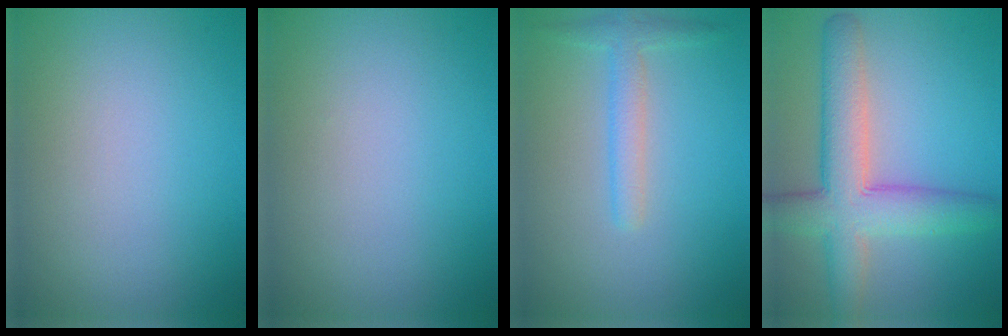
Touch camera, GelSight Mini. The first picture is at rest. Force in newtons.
{"total": 0.0}
{"total": 2.2, "press": 2.2, "slide": 0.1}
{"total": 7.1, "press": 7.1, "slide": 0.3}